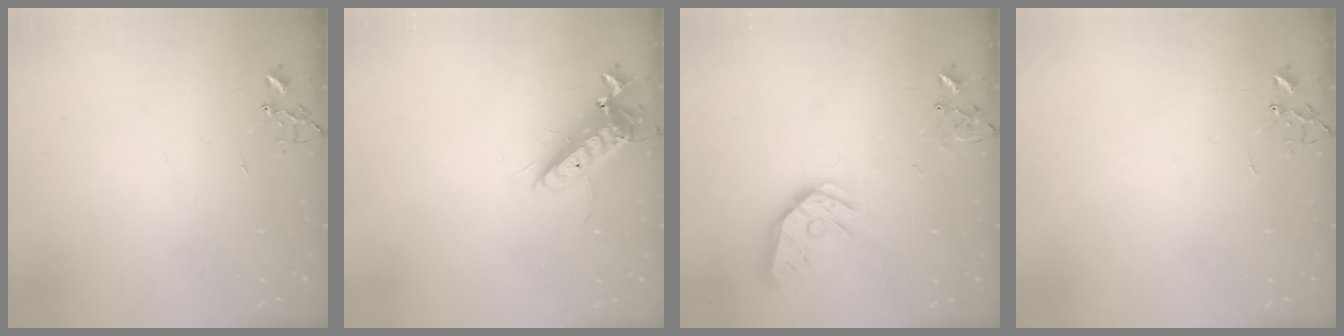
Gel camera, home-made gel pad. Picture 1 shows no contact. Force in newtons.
{"total": 13.1, "press": 12.9, "slide": 2.5}
{"total": 14.4, "press": 14.3, "slide": 1.9}
{"total": 0.0}